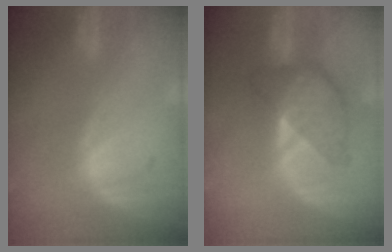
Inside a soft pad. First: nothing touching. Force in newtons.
{"total": 6.4, "press": 6.4, "slide": 0.3}